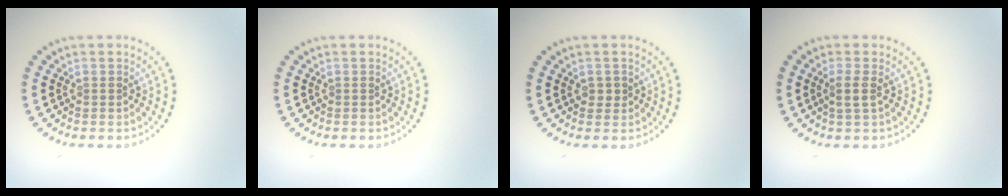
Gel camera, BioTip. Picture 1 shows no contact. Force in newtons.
{"total": 0.0}
{"total": 1.0, "press": 0.9, "slide": 0.3}
{"total": 1.5, "press": 1.3, "slide": 0.8}